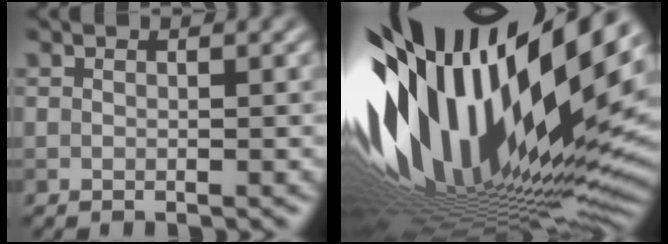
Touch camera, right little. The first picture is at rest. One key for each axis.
{"total": 19.9, "fx": 3.6, "fy": 7.6, "fz": 18.1, "tx": -0.327, "ty": -0.047, "tz": 0.073}